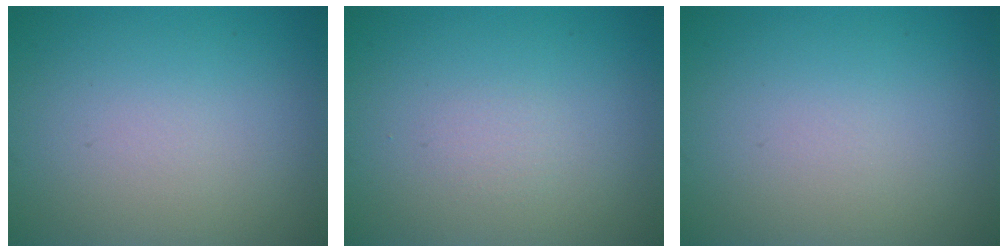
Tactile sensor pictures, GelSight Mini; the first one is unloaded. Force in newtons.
{"total": 0.5, "press": 0.5, "slide": 0.0}
{"total": 0.0}